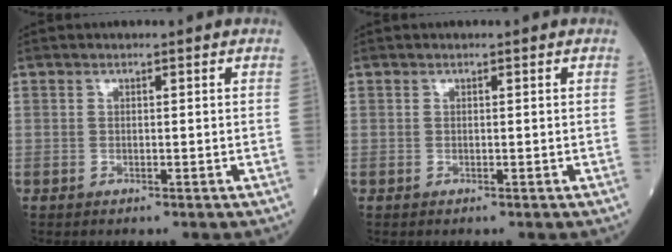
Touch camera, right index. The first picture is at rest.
{"total": 0.0}